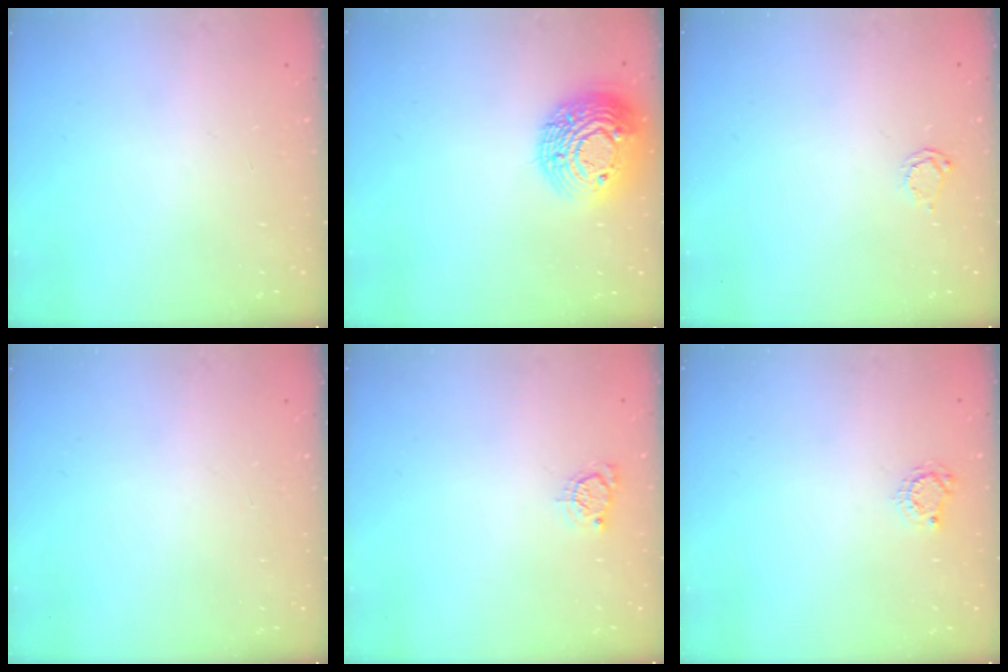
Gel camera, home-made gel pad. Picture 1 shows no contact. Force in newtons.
{"total": 16.9, "press": 16.8, "slide": 1.2}
{"total": 2.7, "press": 2.7, "slide": 0.4}
{"total": 0.0}
{"total": 3.3, "press": 3.3, "slide": 0.5}
{"total": 4.0, "press": 4.0, "slide": 0.5}